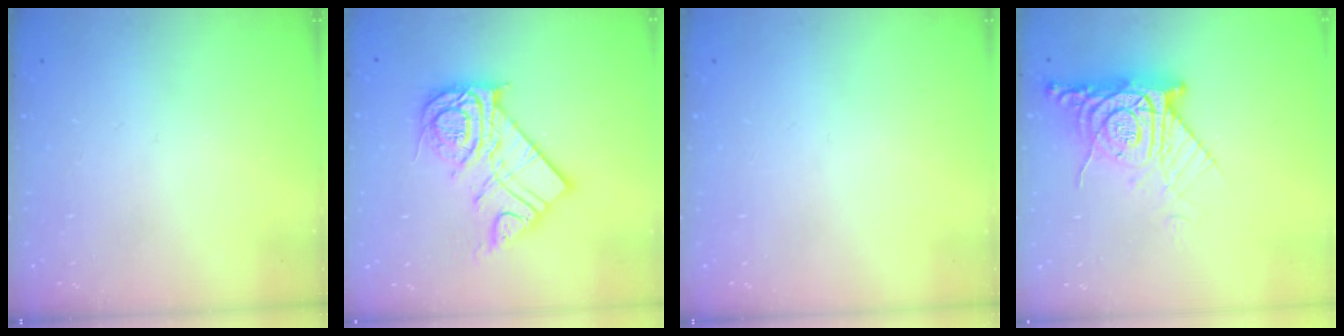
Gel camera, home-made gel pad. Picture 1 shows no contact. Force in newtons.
{"total": 16.1, "press": 16.1, "slide": 1.4}
{"total": 0.0}
{"total": 12.1, "press": 12.0, "slide": 1.4}